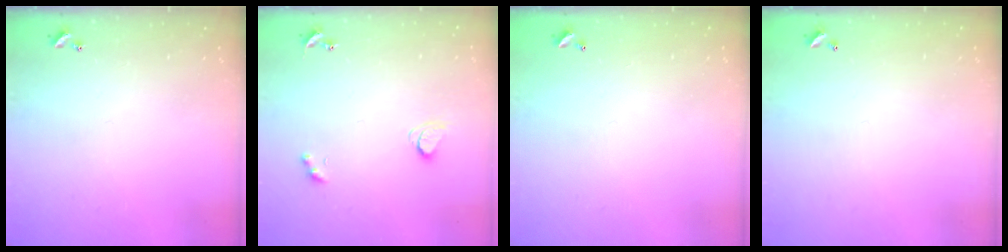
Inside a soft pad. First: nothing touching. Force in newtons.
{"total": 2.3, "press": 2.2, "slide": 0.7}
{"total": 2.8, "press": 2.8, "slide": 0.1}
{"total": 2.7, "press": 2.7, "slide": 0.1}